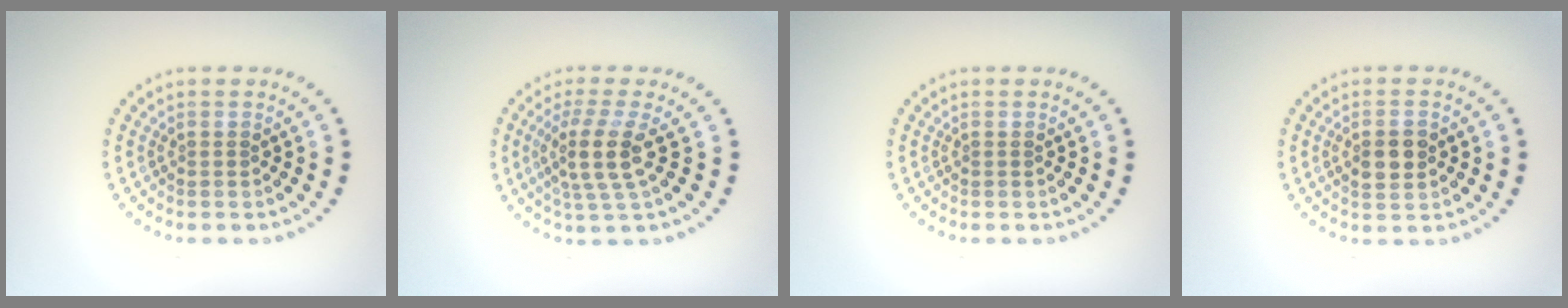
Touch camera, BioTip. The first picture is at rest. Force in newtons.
{"total": 3.7, "press": 3.0, "slide": 2.2}
{"total": 0.0}
{"total": 2.8, "press": 2.8, "slide": 0.2}